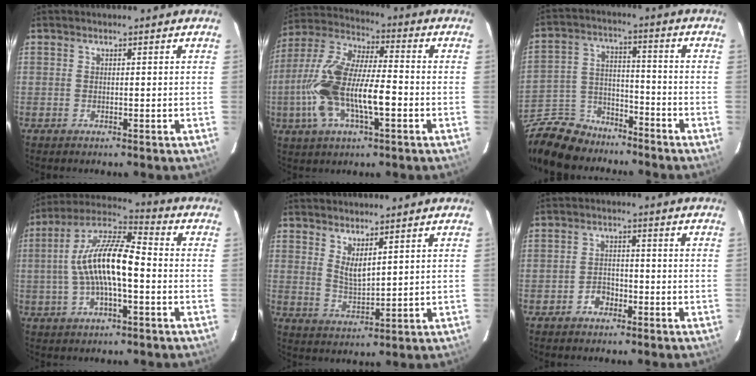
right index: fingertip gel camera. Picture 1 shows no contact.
{"total": 17.9, "force": [-4.3, 6.2, 16.2], "torque": [-0.335, -0.001, -0.084]}
{"total": 18.8, "force": [-14.4, 9.8, 7.0], "torque": [-0.187, 0.028, -0.234]}
{"total": 14.4, "force": [-1.6, 4.4, 13.6], "torque": [-0.262, 0.014, -0.036]}
{"total": 4.5, "force": [2.9, 1.3, 3.2], "torque": [-0.056, -0.010, 0.053]}
{"total": 3.3, "force": [-2.0, 2.3, 1.2], "torque": [-0.027, 0.010, -0.032]}